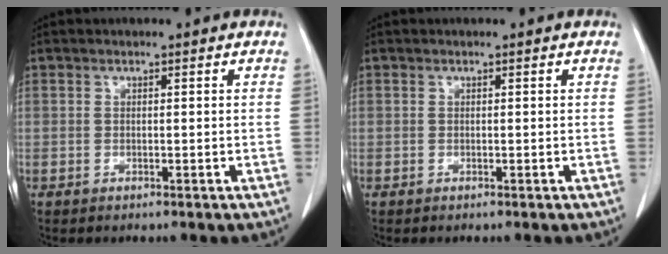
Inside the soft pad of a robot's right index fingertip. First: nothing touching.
{"total": 0.0}